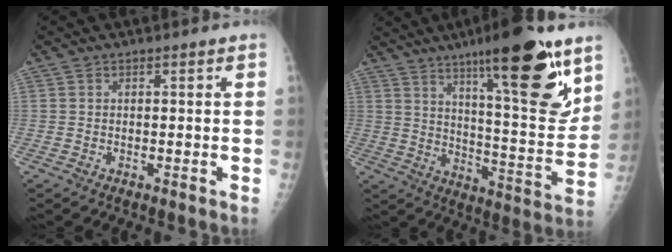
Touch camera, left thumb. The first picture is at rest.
{"total": 22.0, "force": [13.1, 4.6, 17.1], "torque": [-0.224, -0.070, 0.204]}